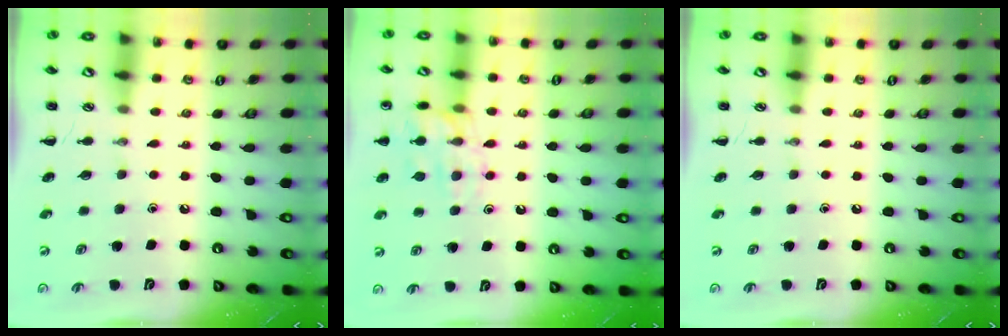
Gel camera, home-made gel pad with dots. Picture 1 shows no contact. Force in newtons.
{"total": 13.9, "press": 13.8, "slide": 1.1}
{"total": 0.0}